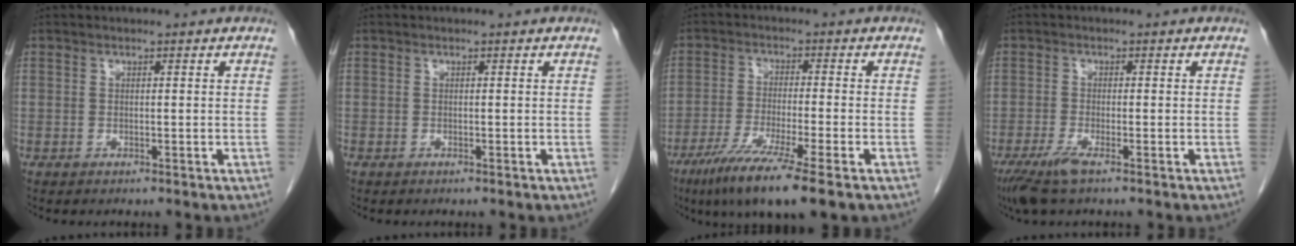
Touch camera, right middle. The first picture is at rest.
{"total": 0.0}
{"total": 11.3, "force": [-7.0, -0.1, 8.8], "torque": [-0.158, -0.033, -0.118]}
{"total": 4.3, "force": [-2.7, 0.4, 3.3], "torque": [-0.071, -0.014, -0.054]}